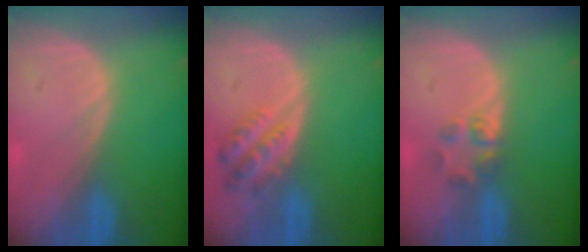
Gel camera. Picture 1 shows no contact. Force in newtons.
{"total": 4.8, "press": 4.8, "slide": 0.5}
{"total": 2.7, "press": 2.6, "slide": 0.9}